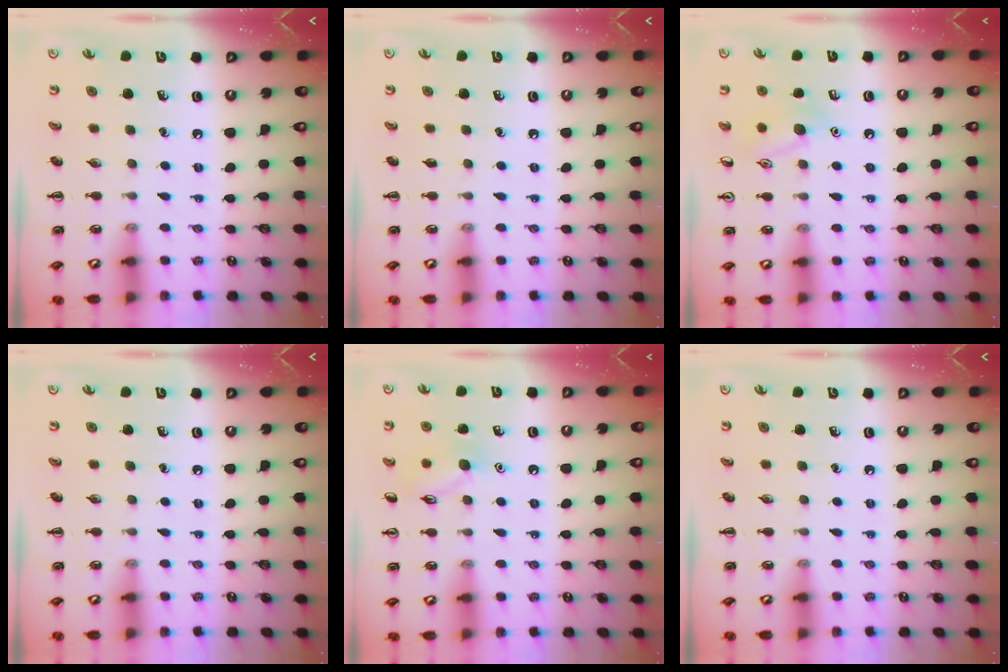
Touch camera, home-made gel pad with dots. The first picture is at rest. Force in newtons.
{"total": 0.0}
{"total": 9.0, "press": 8.9, "slide": 1.2}
{"total": 0.0}
{"total": 8.3, "press": 8.3, "slide": 0.8}
{"total": 0.0}